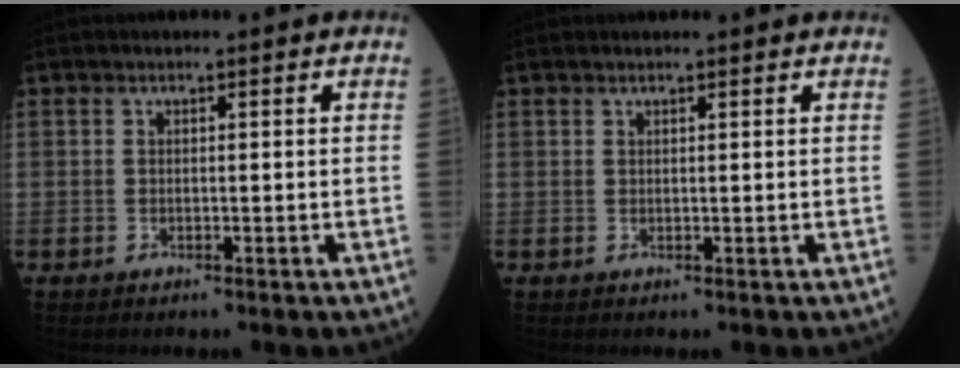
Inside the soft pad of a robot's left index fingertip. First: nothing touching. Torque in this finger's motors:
{"motor_torque": [0.30, -0.78, 0.00, 0.00]}